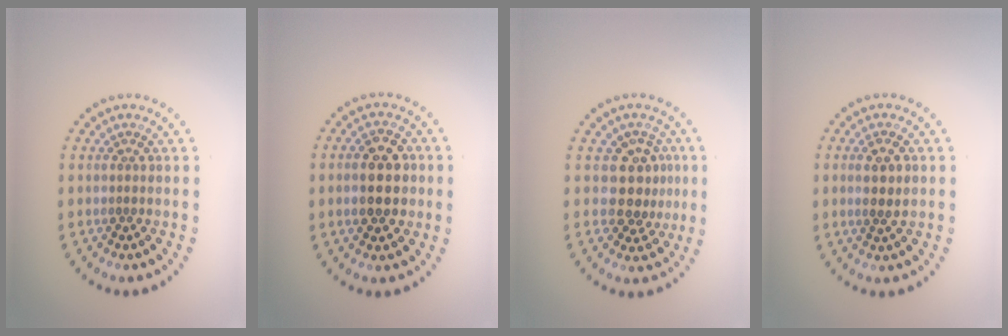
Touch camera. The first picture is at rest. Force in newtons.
{"total": 4.6, "press": 4.6, "slide": 0.3}
{"total": 3.3, "press": 2.9, "slide": 1.6}
{"total": 2.2, "press": 2.1, "slide": 0.6}